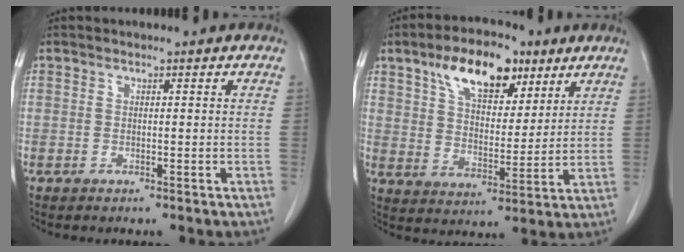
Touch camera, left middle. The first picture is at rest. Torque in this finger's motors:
{"motor_torque": [1.51, -0.63, 0.11, 0.04]}